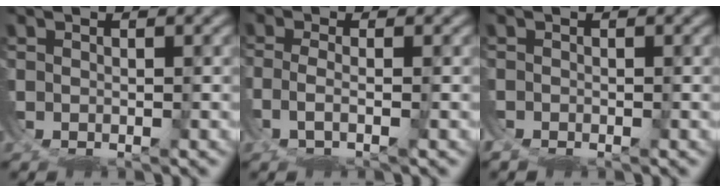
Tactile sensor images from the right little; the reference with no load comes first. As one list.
[{"total": 2.4, "force": [-0.8, 1.2, 1.9], "torque": [-0.049, -0.015, -0.011]}, {"total": 1.7, "force": [-0.9, 1.4, 0.3], "torque": [-0.012, -0.002, -0.020]}]